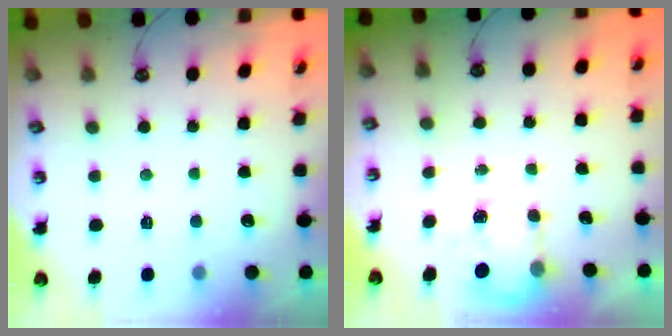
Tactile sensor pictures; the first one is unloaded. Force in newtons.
{"total": 4.3, "press": 4.2, "slide": 0.5}